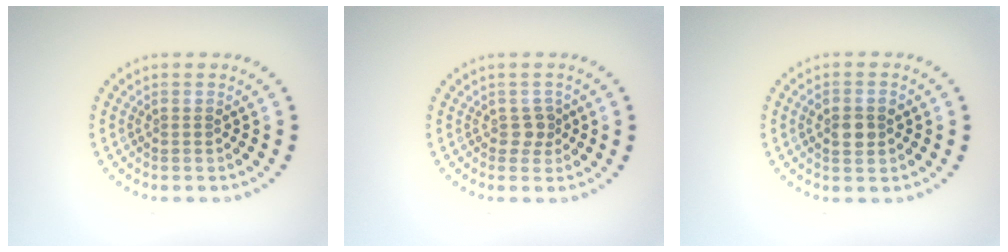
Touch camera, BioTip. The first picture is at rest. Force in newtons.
{"total": 1.2, "press": 1.0, "slide": 0.7}
{"total": 2.5, "press": 2.5, "slide": 0.1}